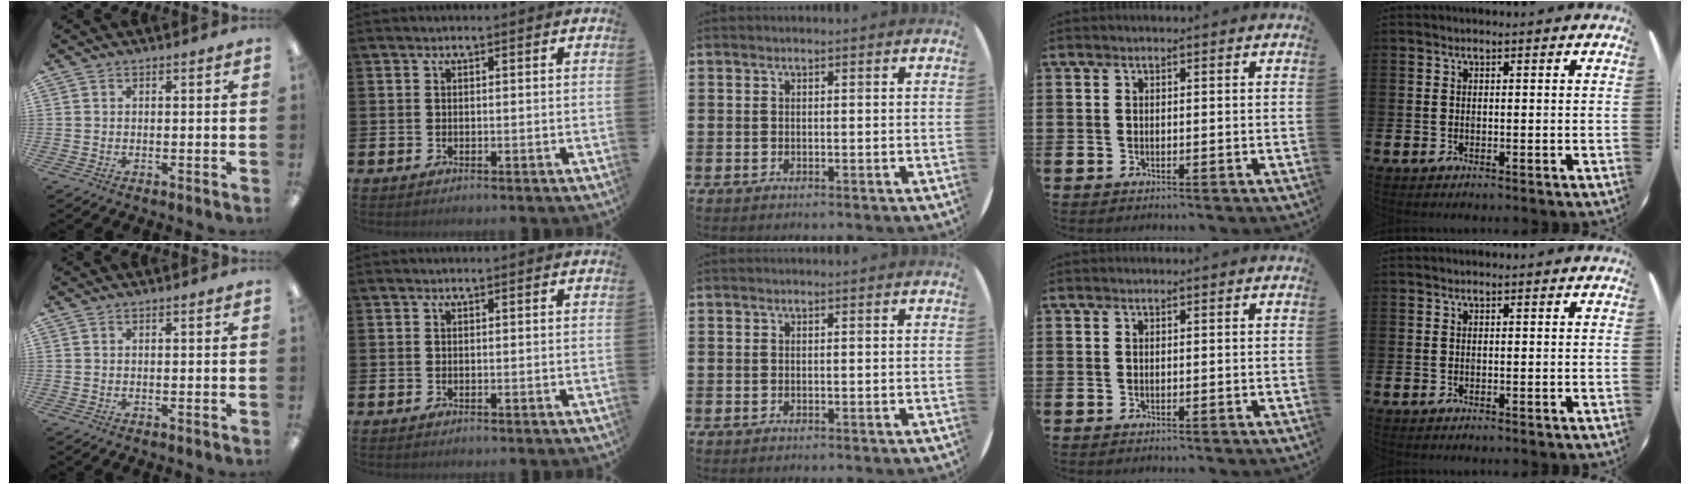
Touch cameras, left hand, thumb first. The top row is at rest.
{}